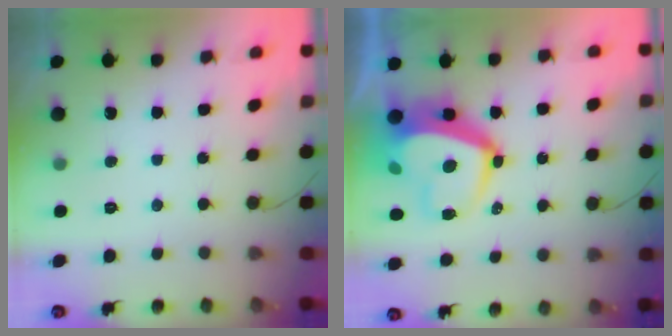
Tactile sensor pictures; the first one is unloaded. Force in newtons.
{"total": 14.7, "press": 14.6, "slide": 1.4}